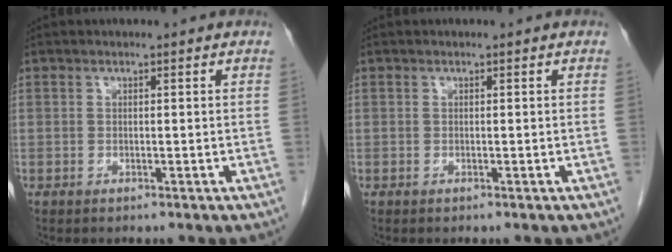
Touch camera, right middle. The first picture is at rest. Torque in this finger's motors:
{"motor_torque": [0.14, -0.04, 0.08, 0.01]}